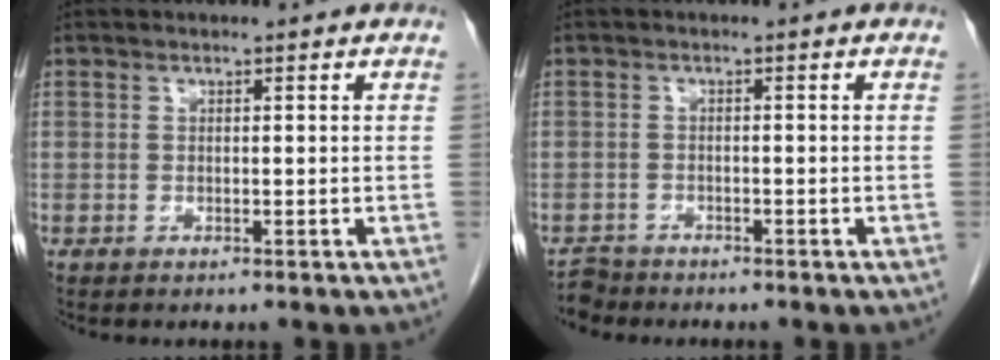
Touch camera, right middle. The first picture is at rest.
{"total": 2.4, "force": [-2.3, 0.6, -0.4], "torque": [0.004, -0.007, -0.043]}